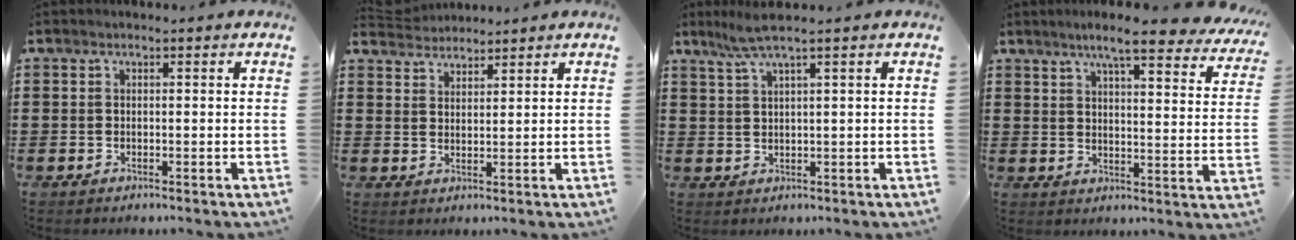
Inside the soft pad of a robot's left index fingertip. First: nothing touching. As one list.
[{"total": 3.7, "force": [3.6, 0.7, 0.2], "torque": [-0.017, -0.007, 0.069]}, {"total": 3.6, "force": [2.3, -0.3, 2.8], "torque": [-0.059, 0.001, 0.042]}, {"total": 8.0, "force": [6.5, 0.4, 4.7], "torque": [-0.095, -0.025, 0.109]}]